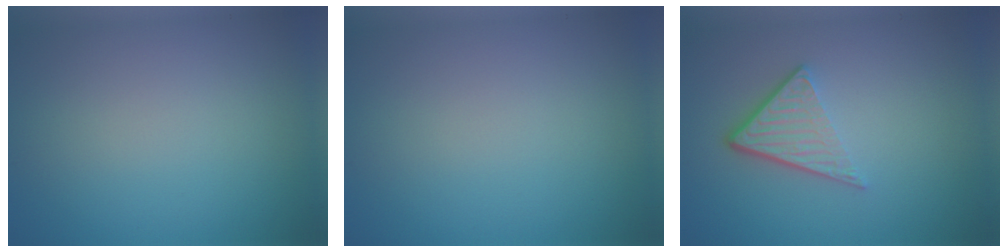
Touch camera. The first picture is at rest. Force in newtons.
{"total": 0.0}
{"total": 3.9, "press": 2.7, "slide": 2.9}